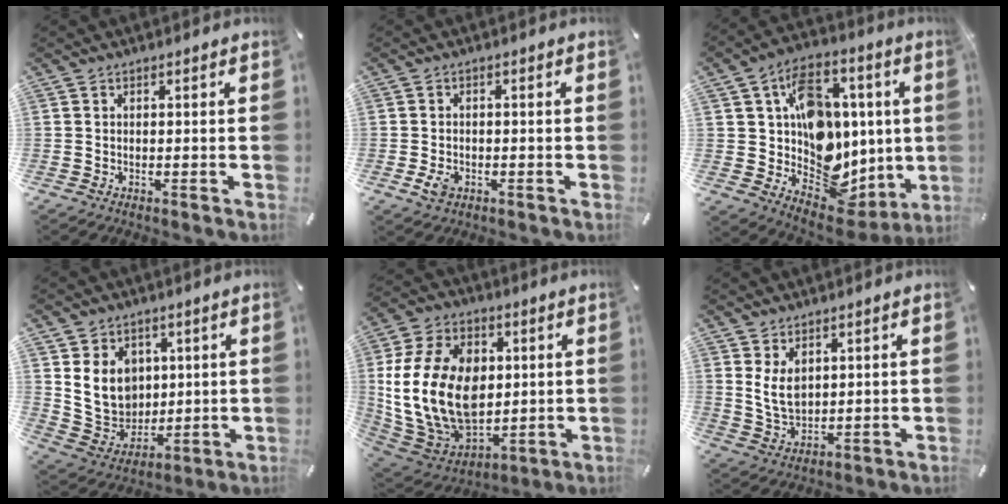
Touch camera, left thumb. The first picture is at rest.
{"total": 3.3, "force": [-1.1, 2.3, 2.0], "torque": [-0.049, 0.000, -0.022]}
{"total": 16.6, "force": [1.8, 13.5, 9.5], "torque": [-0.131, -0.021, 0.051]}
{"total": 12.4, "force": [3.7, 10.9, 4.6], "torque": [-0.099, -0.023, 0.078]}
{"total": 22.8, "force": [1.2, 16.6, 15.6], "torque": [-0.319, -0.004, 0.028]}
{"total": 6.4, "force": [2.7, 4.5, 3.6], "torque": [-0.093, -0.010, 0.046]}